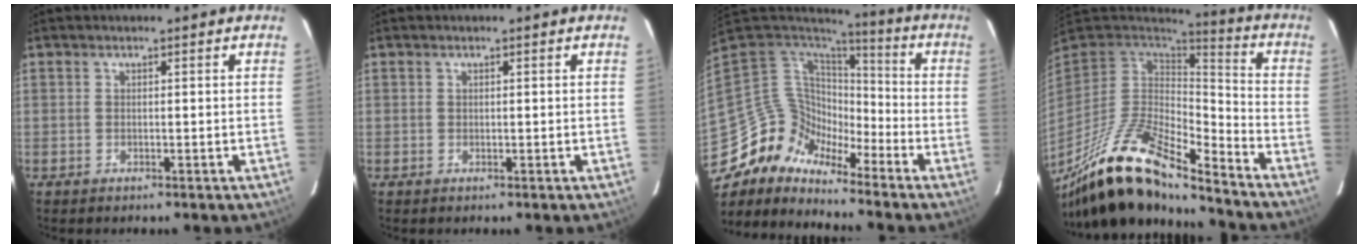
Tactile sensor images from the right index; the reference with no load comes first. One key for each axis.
{"total": 0.0}
{"total": 10.4, "fx": -9.4, "fy": 4.4, "fz": 1.4, "tx": -0.022, "ty": 0.030, "tz": -0.193}
{"total": 20.0, "fx": -14.7, "fy": 5.4, "fz": 12.4, "tx": -0.234, "ty": -0.034, "tz": -0.275}